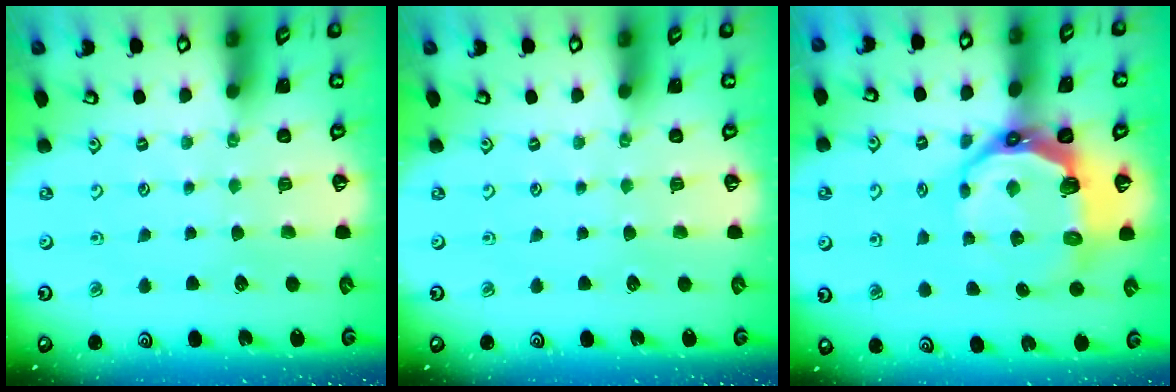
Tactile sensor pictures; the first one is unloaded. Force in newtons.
{"total": 0.0}
{"total": 11.6, "press": 10.5, "slide": 5.1}